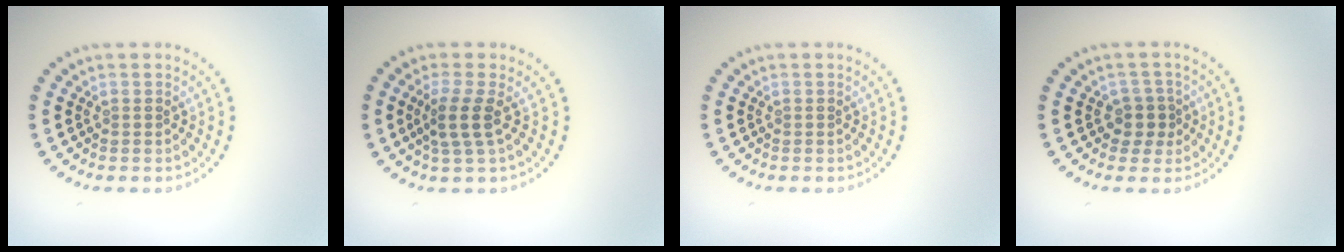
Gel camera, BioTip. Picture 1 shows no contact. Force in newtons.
{"total": 2.7, "press": 2.1, "slide": 1.7}
{"total": 0.0}
{"total": 2.0, "press": 1.6, "slide": 1.1}